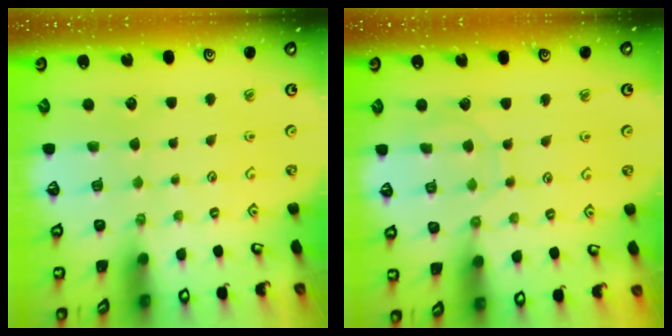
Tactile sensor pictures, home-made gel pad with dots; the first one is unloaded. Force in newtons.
{"total": 6.3, "press": 6.3, "slide": 0.5}